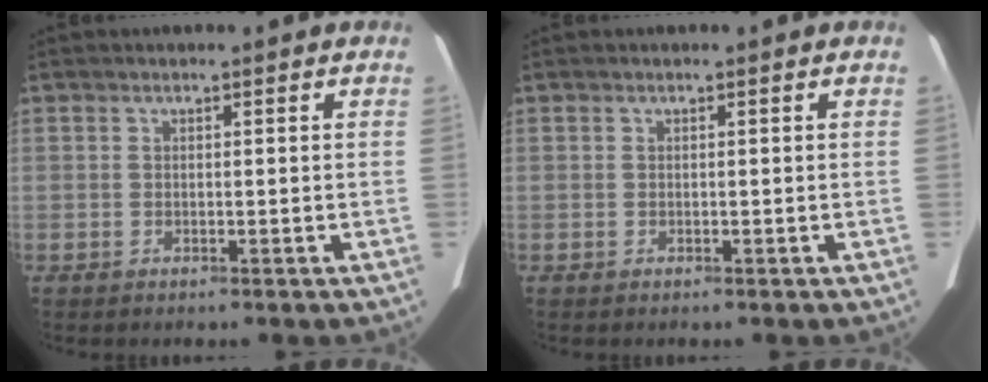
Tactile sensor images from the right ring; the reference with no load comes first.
{"total": 0.0}